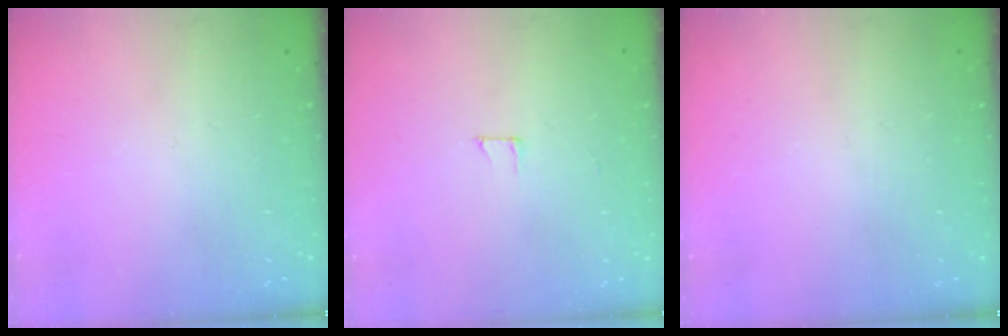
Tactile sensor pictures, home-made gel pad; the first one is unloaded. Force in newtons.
{"total": 3.9, "press": 3.9, "slide": 0.2}
{"total": 0.0}